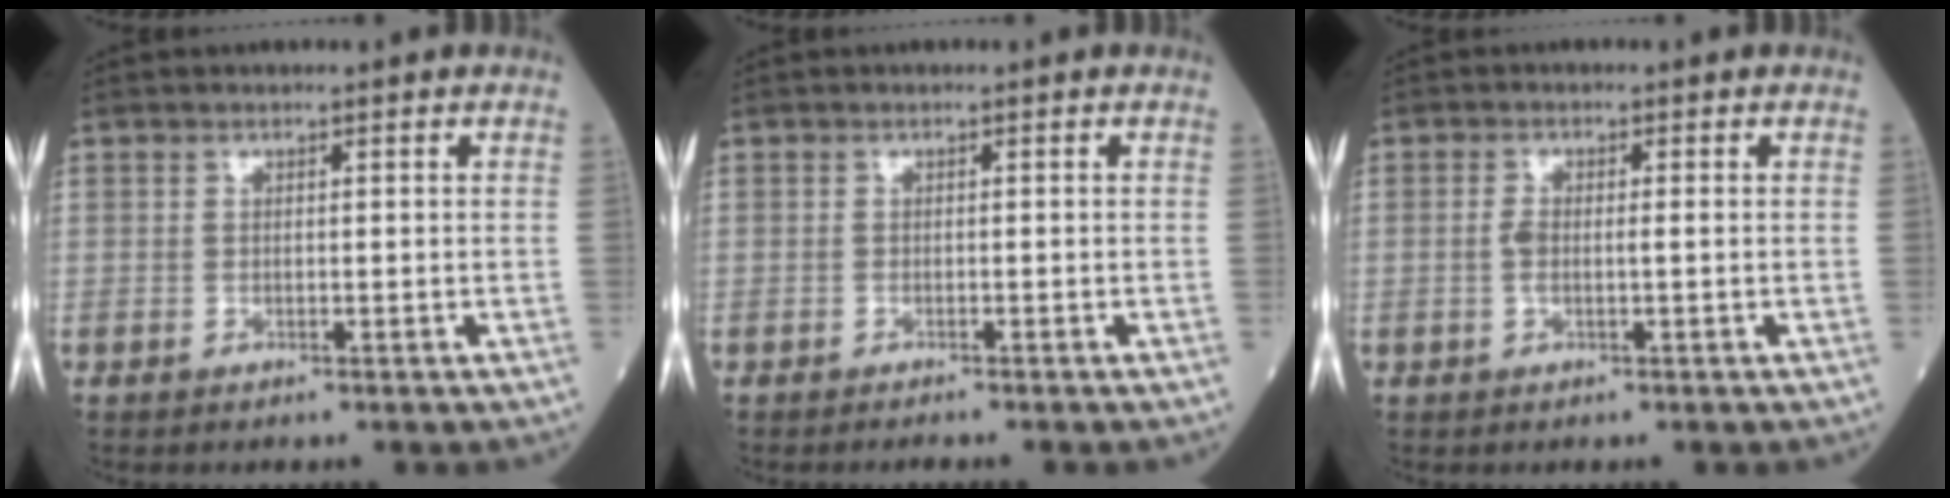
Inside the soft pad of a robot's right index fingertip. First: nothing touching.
{"total": 1.4, "force": [-1.3, -0.1, 0.6], "torque": [-0.010, -0.001, -0.018]}
{"total": 2.2, "force": [-0.2, 0.7, 2.0], "torque": [-0.047, 0.005, -0.003]}